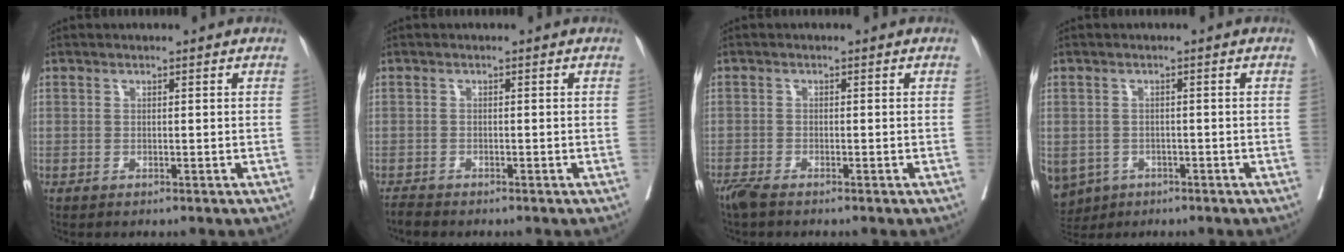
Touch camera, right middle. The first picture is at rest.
{"total": 1.2, "force": [-1.2, 0.0, 0.1], "torque": [-0.005, -0.005, -0.022]}
{"total": 2.2, "force": [-1.9, 0.2, 1.2], "torque": [-0.028, -0.008, -0.039]}
{"total": 9.0, "force": [-4.5, 7.2, 2.8], "torque": [-0.085, -0.004, -0.061]}